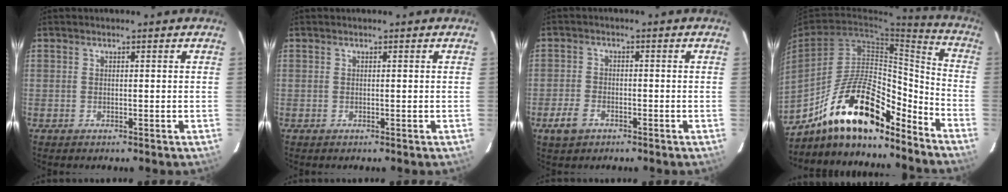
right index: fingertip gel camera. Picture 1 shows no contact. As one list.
[{"total": 0.0}, {"total": 4.8, "force": [-2.8, 2.9, 2.5], "torque": [-0.067, -0.001, -0.052]}, {"total": 19.6, "force": [-14.1, 6.5, 11.9], "torque": [-0.214, 0.013, -0.238]}]